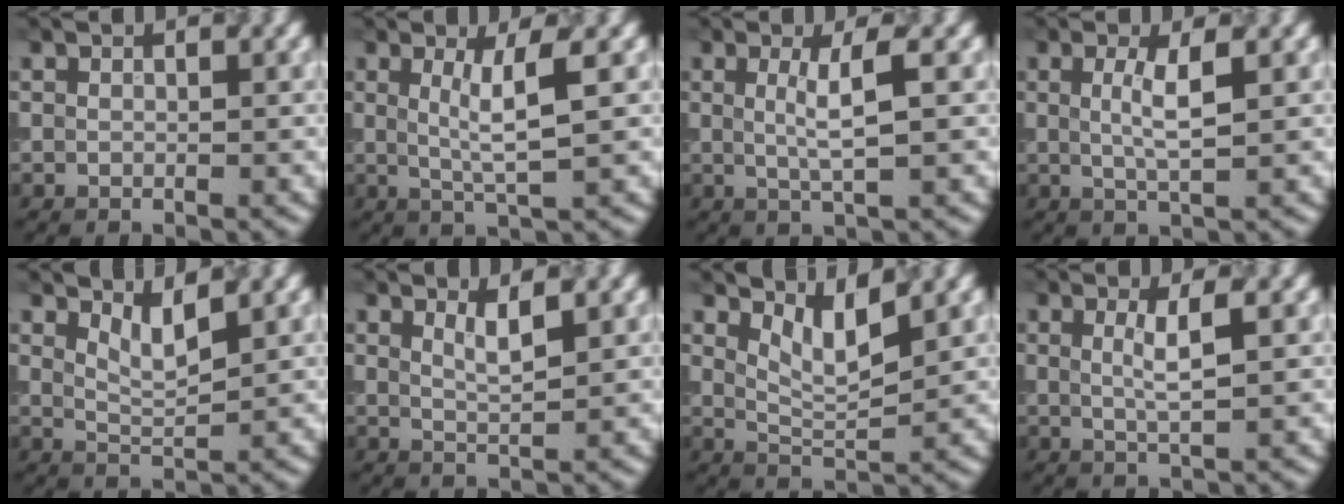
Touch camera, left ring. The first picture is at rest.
{"total": 3.5, "force": [0.8, 0.5, 3.4], "torque": [-0.063, -0.005, 0.016]}
{"total": 3.3, "force": [0.5, 0.7, 3.2], "torque": [-0.054, -0.003, 0.007]}
{"total": 2.9, "force": [0.6, 0.6, 2.8], "torque": [-0.052, -0.002, 0.010]}
{"total": 2.2, "force": [1.5, 0.5, 1.6], "torque": [-0.031, -0.011, 0.032]}
{"total": 1.9, "force": [1.0, 0.4, 1.5], "torque": [-0.026, -0.005, 0.017]}
{"total": 3.2, "force": [2.0, 0.8, 2.4], "torque": [-0.048, -0.009, 0.042]}
{"total": 2.6, "force": [0.5, 0.5, 2.5], "torque": [-0.044, -0.002, 0.009]}